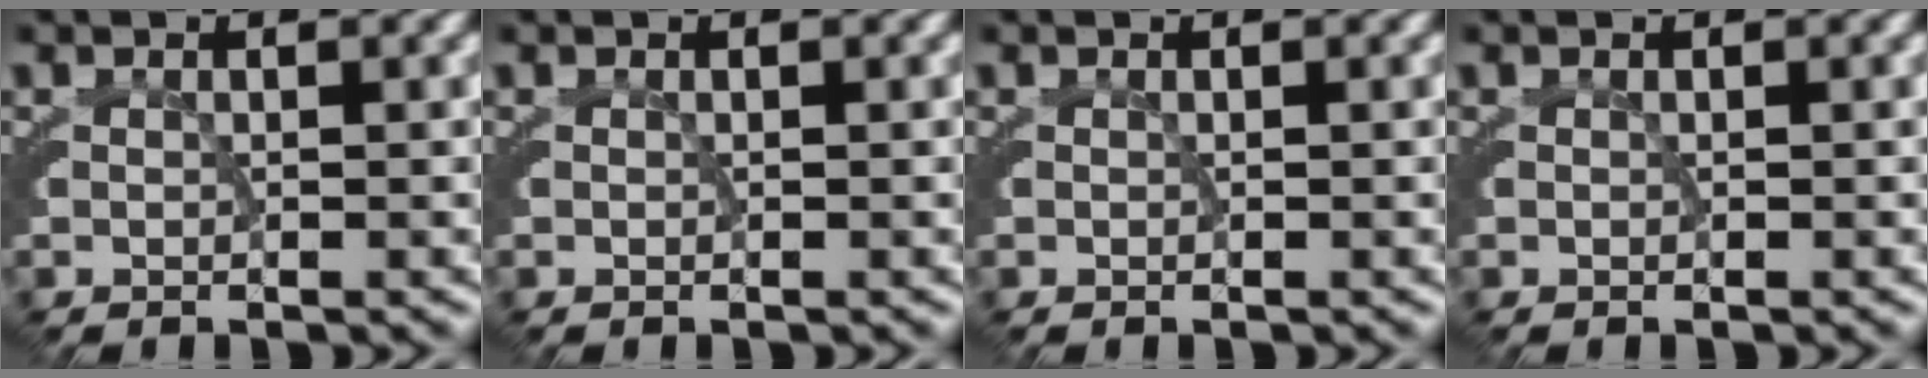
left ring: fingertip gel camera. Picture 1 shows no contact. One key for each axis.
{"total": 0.0}
{"total": 0.0}
{"total": 0.0}